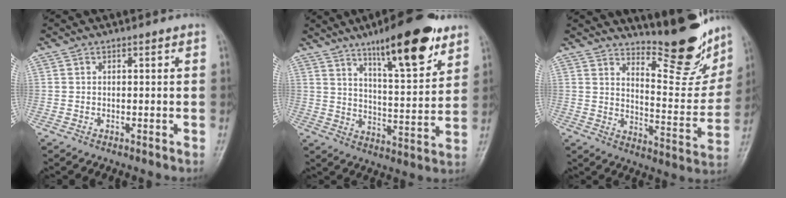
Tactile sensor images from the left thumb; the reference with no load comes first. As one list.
[{"total": 16.9, "force": [10.8, 4.3, 12.2], "torque": [-0.159, -0.058, 0.172]}, {"total": 15.9, "force": [13.6, 3.8, 7.4], "torque": [-0.073, -0.118, 0.196]}]